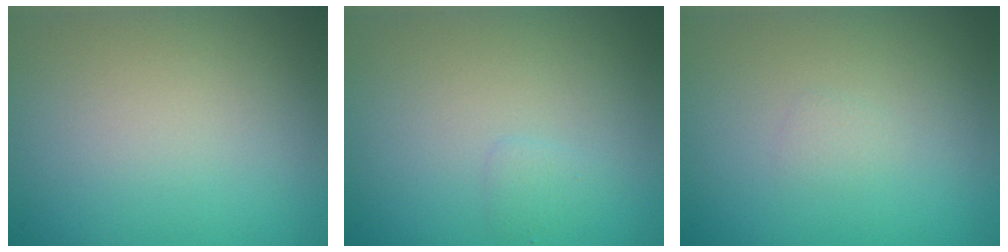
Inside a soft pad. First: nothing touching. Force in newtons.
{"total": 0.8, "press": 0.7, "slide": 0.1}
{"total": 0.6, "press": 0.6, "slide": 0.0}